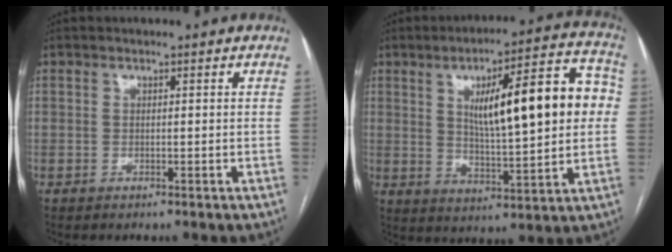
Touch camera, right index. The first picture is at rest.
{"total": 18.0, "force": [3.3, 3.9, 17.3], "torque": [-0.254, 0.031, 0.053]}